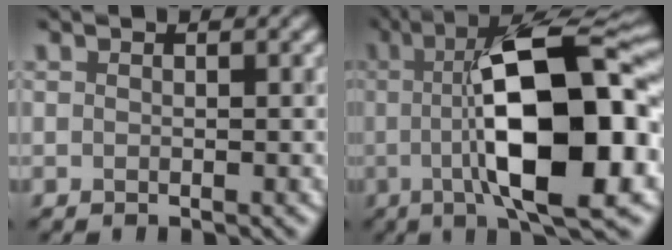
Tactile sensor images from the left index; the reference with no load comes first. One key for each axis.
{"total": 14.5, "fx": -0.8, "fy": 4.1, "fz": 13.9, "tx": -0.197, "ty": 0.008, "tz": -0.018}